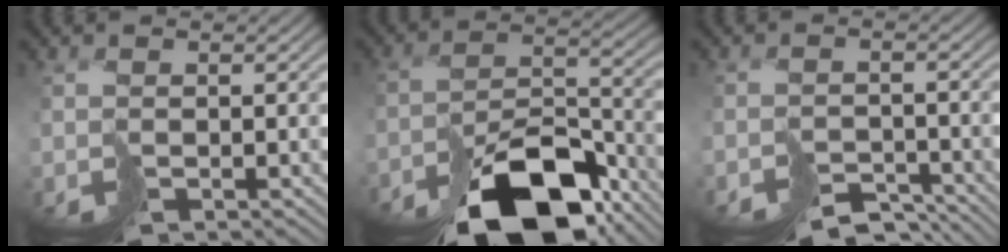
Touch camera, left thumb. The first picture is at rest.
{"total": 14.6, "force": [-11.0, 5.6, 7.8], "torque": [-0.126, -0.010, -0.175]}
{"total": 5.0, "force": [-4.8, 1.1, 0.5], "torque": [0.005, -0.009, -0.074]}